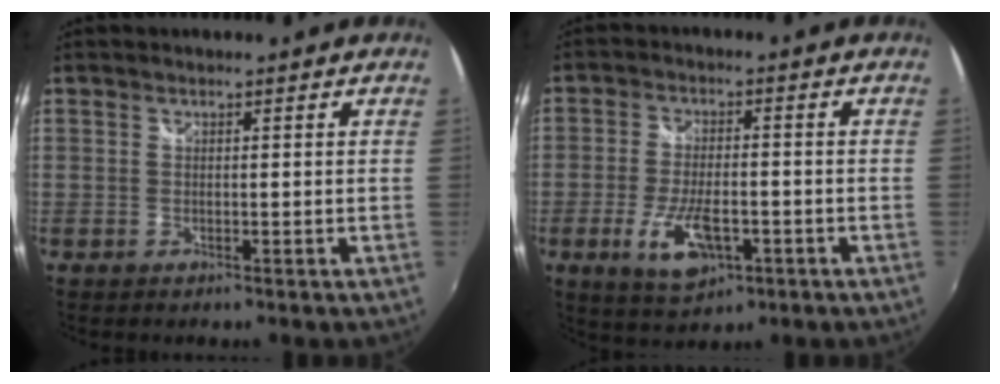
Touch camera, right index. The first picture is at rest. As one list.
[{"total": 9.2, "force": [-3.5, 4.1, 7.5], "torque": [-0.159, -0.014, -0.058]}]